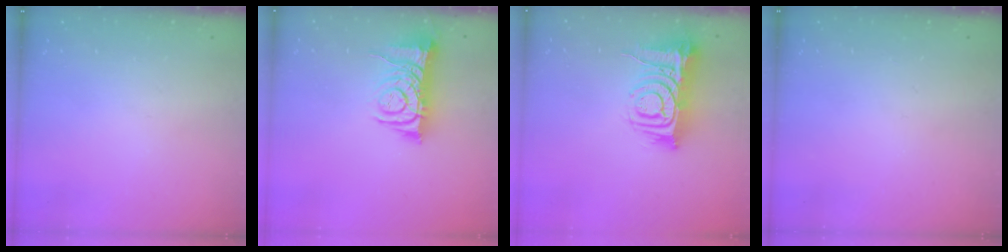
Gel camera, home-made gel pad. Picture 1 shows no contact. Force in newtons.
{"total": 8.8, "press": 8.8, "slide": 0.6}
{"total": 12.8, "press": 12.7, "slide": 1.6}
{"total": 0.0}